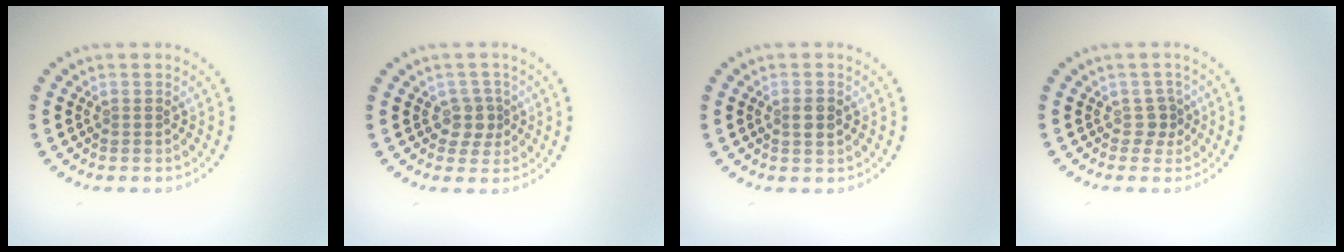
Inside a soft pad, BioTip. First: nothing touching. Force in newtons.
{"total": 2.1, "press": 1.7, "slide": 1.1}
{"total": 1.6, "press": 1.6, "slide": 0.3}
{"total": 1.4, "press": 1.0, "slide": 1.0}